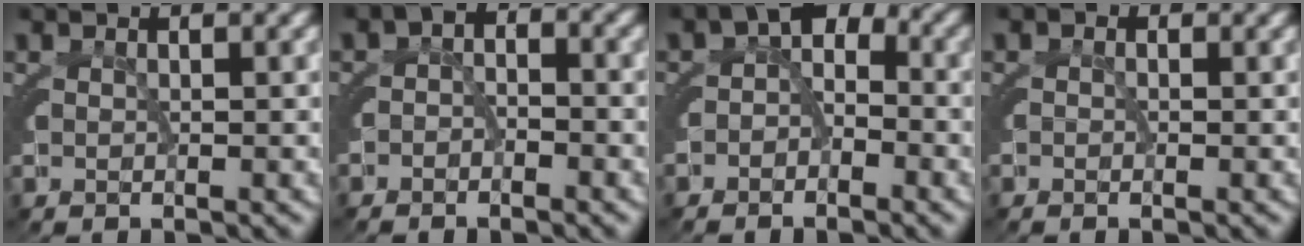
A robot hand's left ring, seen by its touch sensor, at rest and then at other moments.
{"total": 1.6, "force": [-1.0, 0.9, 0.7], "torque": [0.005, -0.006, -0.024]}
{"total": 2.0, "force": [-0.6, 1.2, 1.4], "torque": [-0.005, -0.007, -0.015]}
{"total": 0.5, "force": [-0.5, 0.0, -0.1], "torque": [0.009, -0.004, -0.012]}